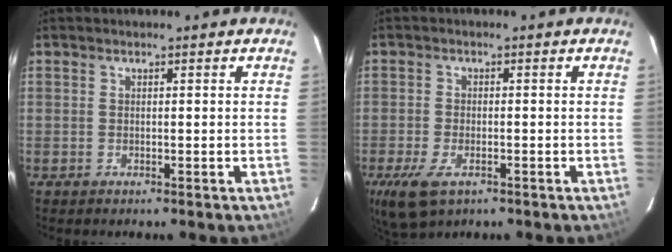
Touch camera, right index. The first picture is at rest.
{"total": 7.4, "force": [-3.9, 3.7, 5.1], "torque": [-0.122, -0.023, -0.071]}